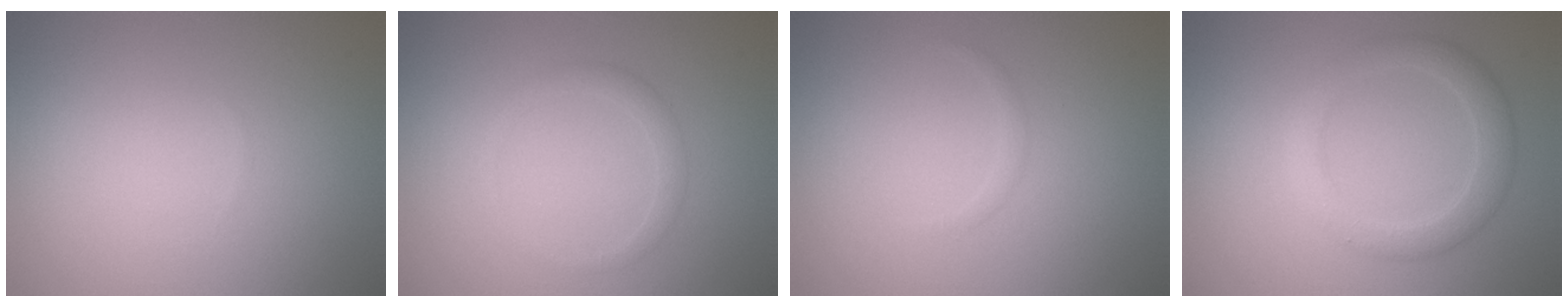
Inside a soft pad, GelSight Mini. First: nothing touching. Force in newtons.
{"total": 1.3, "press": 1.3, "slide": 0.0}
{"total": 0.5, "press": 0.5, "slide": 0.0}
{"total": 2.9, "press": 2.9, "slide": 0.2}